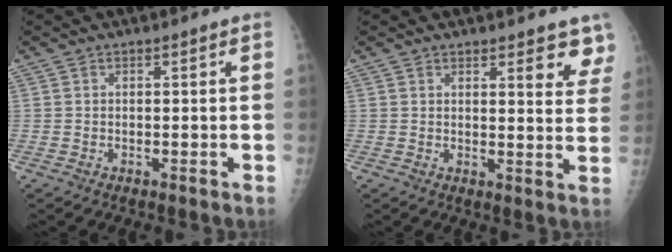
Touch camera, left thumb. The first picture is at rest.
{"total": 6.1, "force": [4.5, 2.1, 3.5], "torque": [-0.011, -0.026, 0.047]}